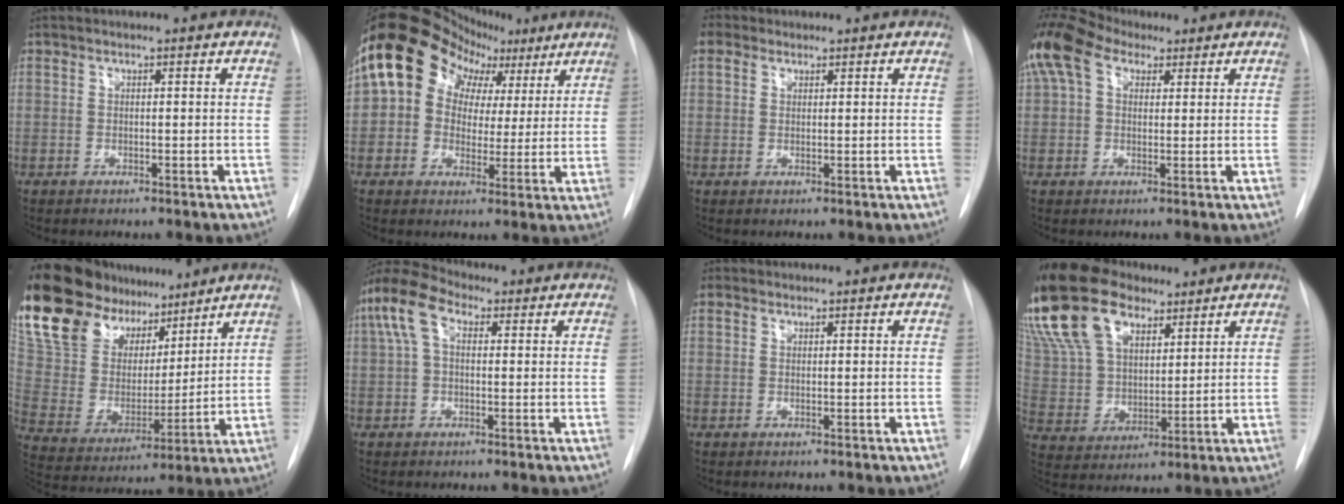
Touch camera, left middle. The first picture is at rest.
{"total": 15.2, "force": [6.2, 12.1, 6.7], "torque": [-0.094, 0.072, 0.096]}
{"total": 2.2, "force": [1.3, 1.7, 0.4], "torque": [-0.007, 0.011, 0.022]}
{"total": 14.9, "force": [8.0, 9.4, 8.3], "torque": [-0.215, 0.073, 0.146]}
{"total": 20.6, "force": [15.4, 9.4, 10.0], "torque": [-0.201, 0.036, 0.284]}
{"total": 7.1, "force": [2.2, 3.8, 5.6], "torque": [-0.134, 0.044, 0.037]}
{"total": 0.9, "force": [0.6, 0.7, -0.1], "torque": [0.004, 0.006, 0.008]}
{"total": 25.9, "force": [17.6, 14.1, 12.8], "torque": [-0.339, 0.062, 0.324]}